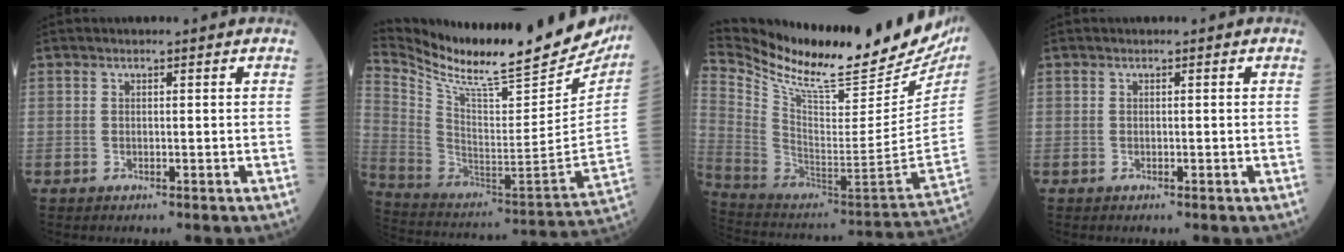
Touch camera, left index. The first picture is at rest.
{"total": 28.9, "force": [25.7, 3.3, 12.9], "torque": [-0.236, -0.096, 0.378]}
{"total": 30.9, "force": [26.4, 3.6, 15.7], "torque": [-0.275, -0.091, 0.392]}
{"total": 0.0}